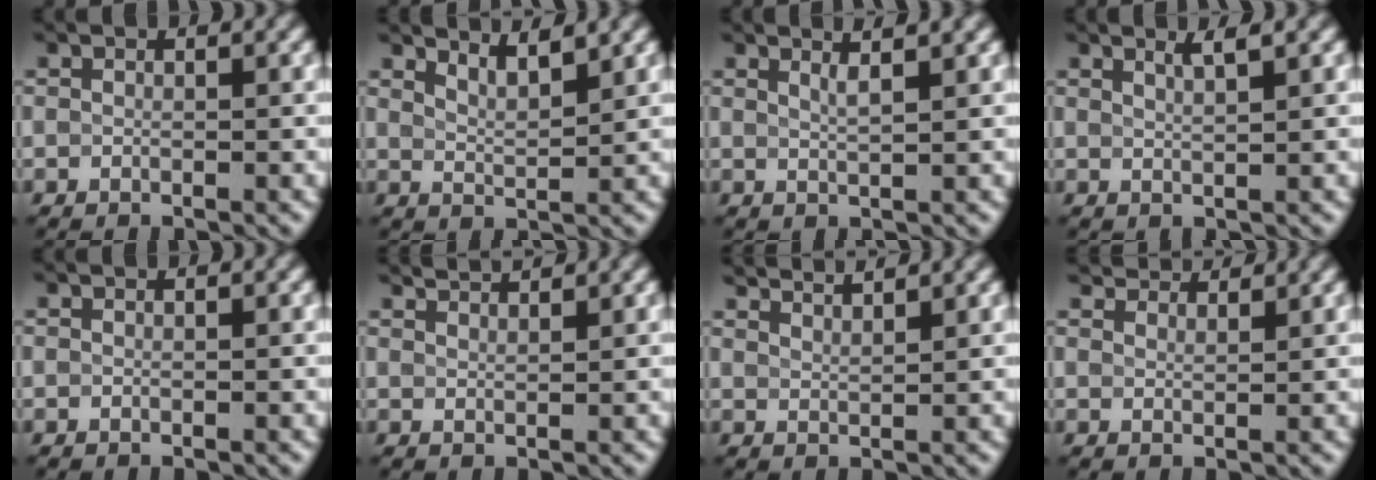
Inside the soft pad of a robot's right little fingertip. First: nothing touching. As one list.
[{"total": 3.4, "force": [2.9, 0.8, 1.6], "torque": [-0.018, 0.009, 0.042]}, {"total": 2.3, "force": [1.5, 0.7, 1.6], "torque": [-0.016, 0.012, 0.012]}, {"total": 1.7, "force": [1.1, 0.5, 1.2], "torque": [-0.009, 0.002, 0.016]}, {"total": 0.0}, {"total": 2.7, "force": [2.5, 0.5, 0.9], "torque": [-0.005, 0.006, 0.032]}, {"total": 4.1, "force": [3.7, 0.8, 1.5], "torque": [-0.001, 0.013, 0.038]}, {"total": 4.5, "force": [4.3, 0.9, 1.3], "torque": [-0.028, -0.004, 0.070]}]